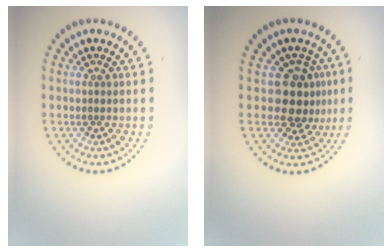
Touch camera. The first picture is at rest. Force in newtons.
{"total": 3.8, "press": 3.2, "slide": 2.0}